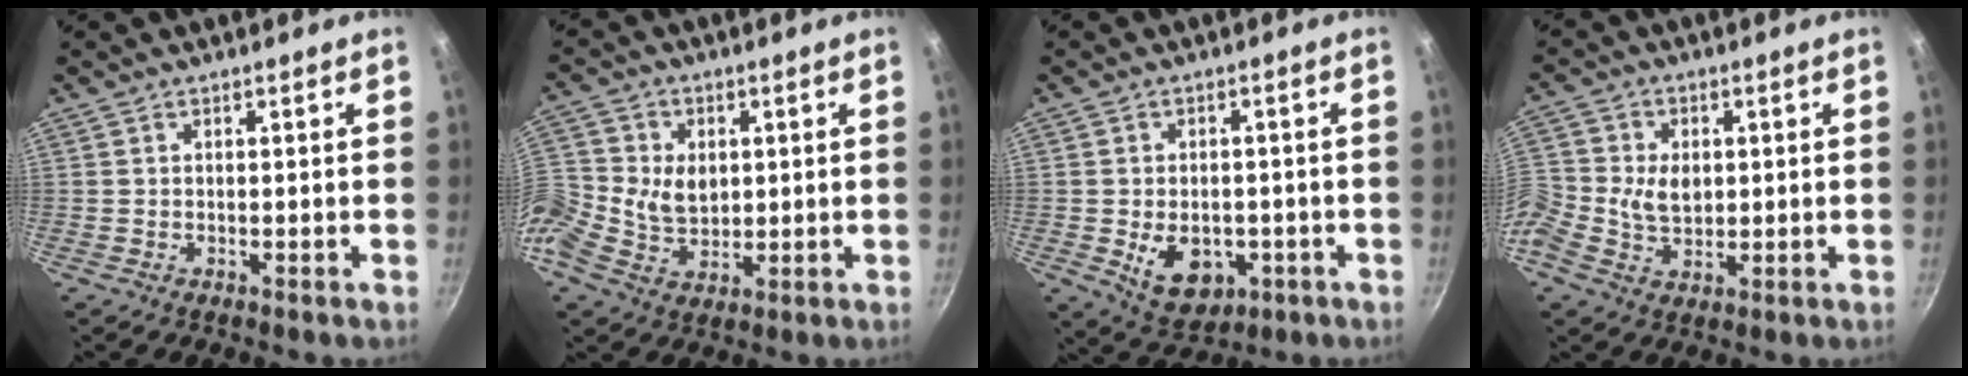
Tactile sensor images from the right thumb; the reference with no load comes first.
{"total": 14.1, "force": [0.3, 11.5, 8.1], "torque": [-0.184, 0.026, 0.003]}
{"total": 9.5, "force": [-2.4, 6.7, 6.4], "torque": [-0.072, -0.001, -0.021]}
{"total": 10.5, "force": [-0.4, 8.4, 6.3], "torque": [-0.134, 0.022, -0.015]}